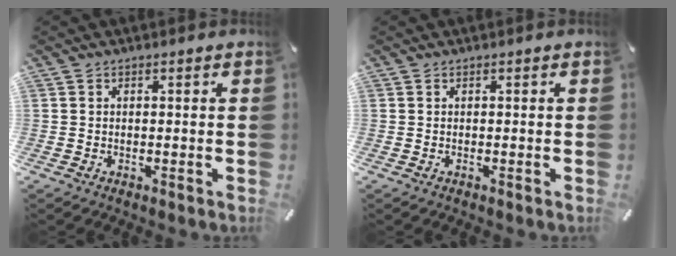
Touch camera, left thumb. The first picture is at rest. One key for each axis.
{"total": 0.0}